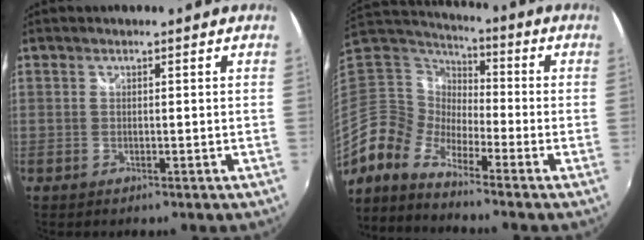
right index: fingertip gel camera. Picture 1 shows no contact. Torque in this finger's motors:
{"motor_torque": [-0.13, -0.06, -0.40, -0.17]}